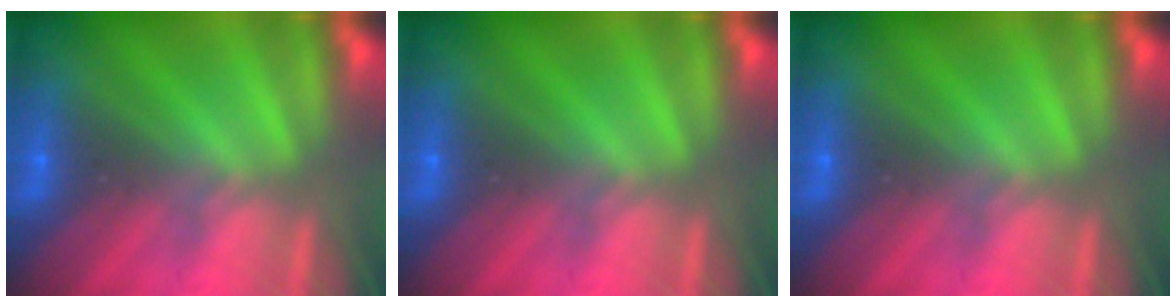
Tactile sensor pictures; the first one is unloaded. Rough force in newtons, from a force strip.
{"total": 0.0}
{"total": 0.0}